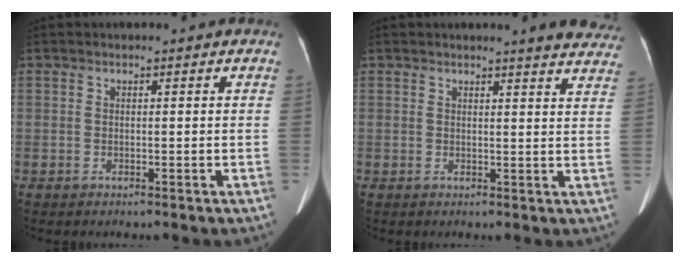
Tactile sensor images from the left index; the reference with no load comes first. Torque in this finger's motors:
{"motor_torque": [0.17, -0.32, 0.01, 0.03]}